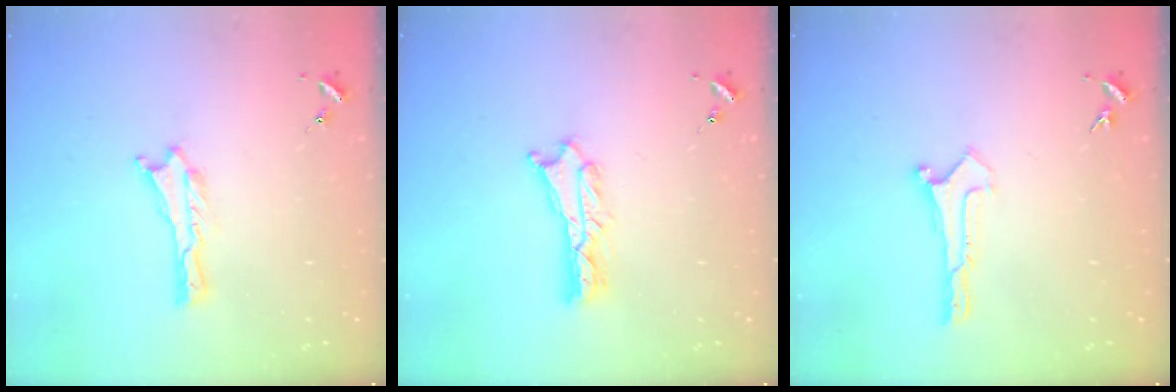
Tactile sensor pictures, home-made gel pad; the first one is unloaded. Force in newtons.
{"total": 2.4, "press": 2.4, "slide": 0.2}
{"total": 0.0}